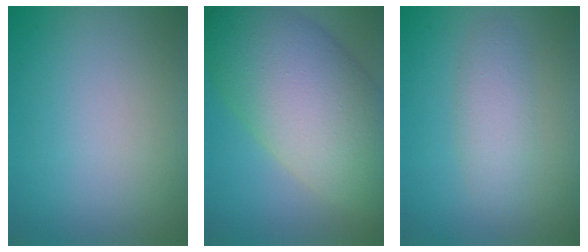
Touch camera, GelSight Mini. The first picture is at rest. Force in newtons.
{"total": 13.8, "press": 13.8, "slide": 0.4}
{"total": 2.7, "press": 2.7, "slide": 0.1}